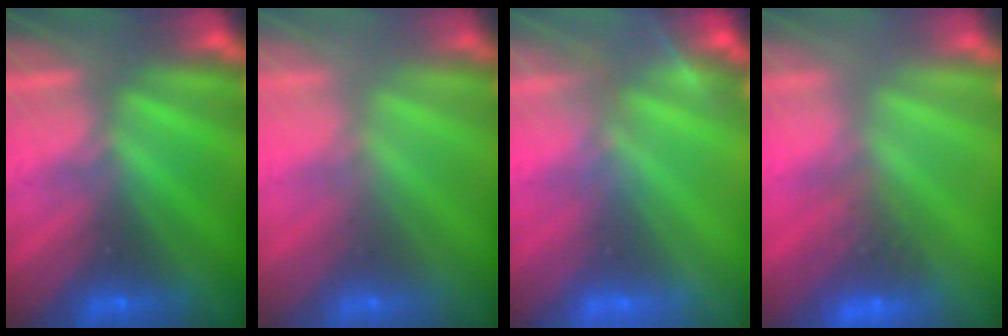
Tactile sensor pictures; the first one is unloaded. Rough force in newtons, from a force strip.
{"total": 2.9}
{"total": 2.9}
{"total": 7.5}